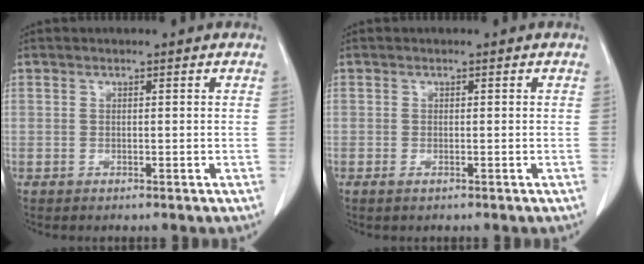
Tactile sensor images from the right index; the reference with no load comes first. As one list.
[{"total": 0.7, "force": [-0.4, 0.1, 0.5], "torque": [-0.009, -0.001, -0.006]}]